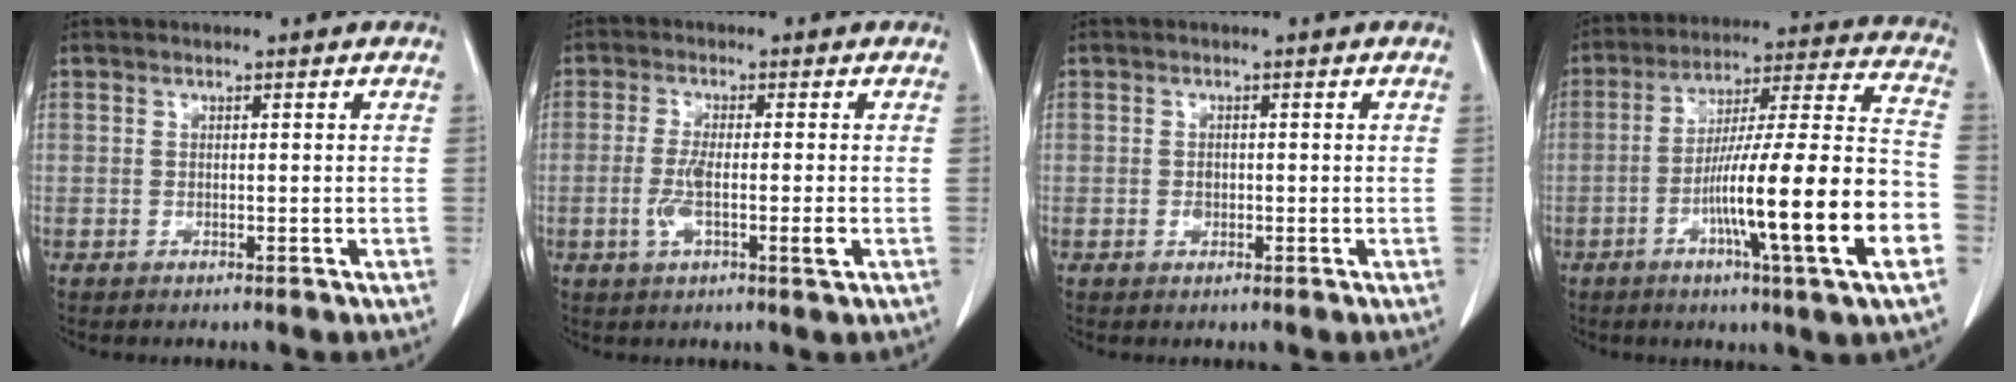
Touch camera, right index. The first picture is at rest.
{"total": 5.4, "force": [-1.3, 0.6, 5.2], "torque": [-0.101, -0.005, -0.021]}
{"total": 1.2, "force": [-0.2, 0.9, 0.8], "torque": [-0.012, 0.003, 0.001]}
{"total": 21.1, "force": [-6.8, 0.0, 19.9], "torque": [-0.291, -0.001, -0.111]}